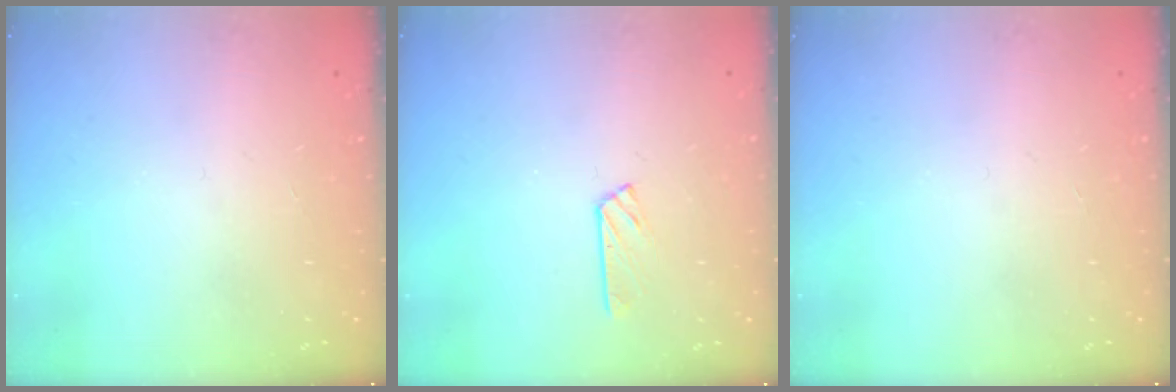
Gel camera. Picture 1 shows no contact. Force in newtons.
{"total": 2.9, "press": 2.9, "slide": 0.3}
{"total": 0.0}